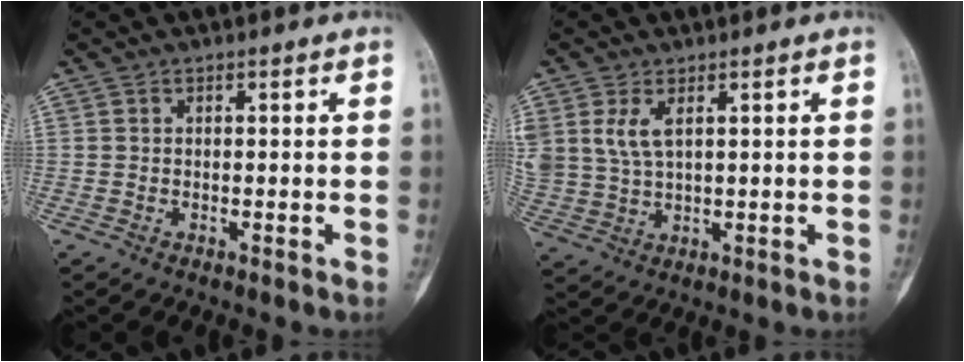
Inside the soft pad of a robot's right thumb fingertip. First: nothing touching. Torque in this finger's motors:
{"motor_torque": [-0.18, 0.34, 0.17, 0.09, 0.18]}